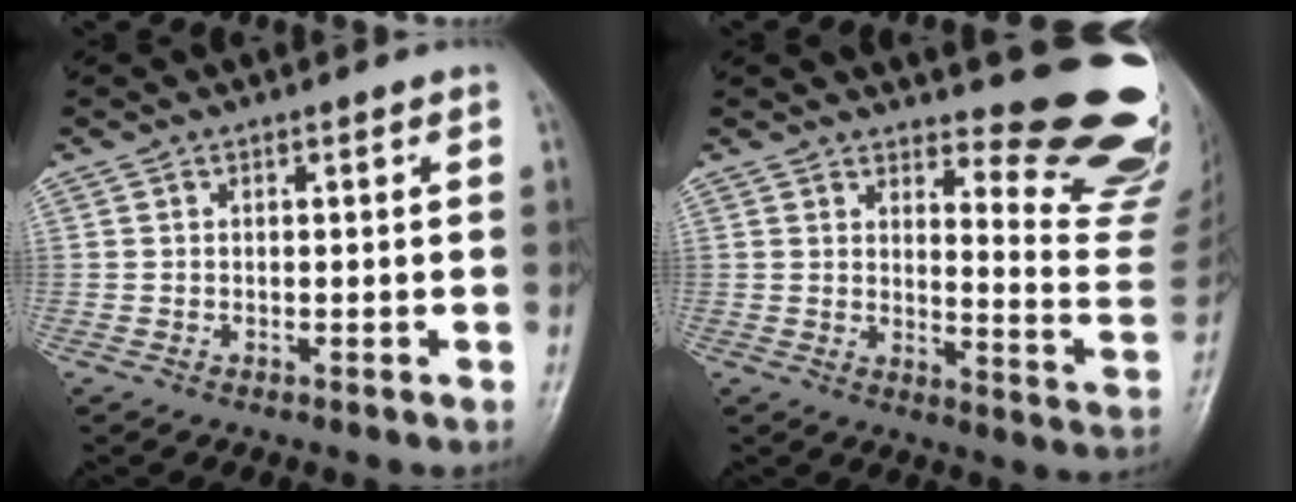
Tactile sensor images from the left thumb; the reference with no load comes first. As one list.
[{"total": 16.7, "force": [14.2, 3.4, 8.1], "torque": [-0.061, -0.159, 0.167]}]